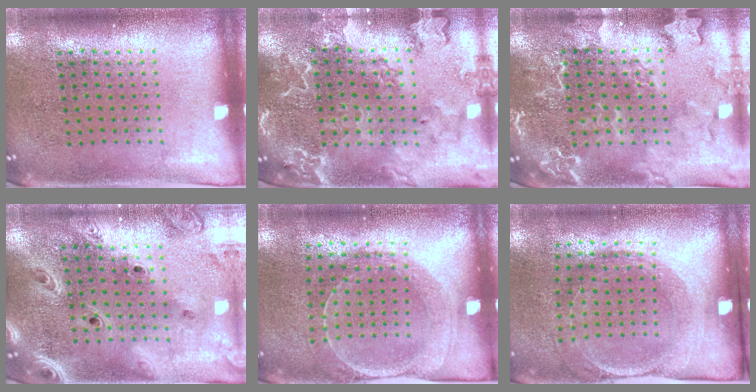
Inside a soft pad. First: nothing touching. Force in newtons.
{"total": 2.6, "press": 2.5, "slide": 0.9}
{"total": 2.3, "press": 2.3, "slide": 0.2}
{"total": 2.9, "press": 2.5, "slide": 1.6}
{"total": 1.5, "press": 1.5, "slide": 0.3}
{"total": 1.6, "press": 1.4, "slide": 0.8}